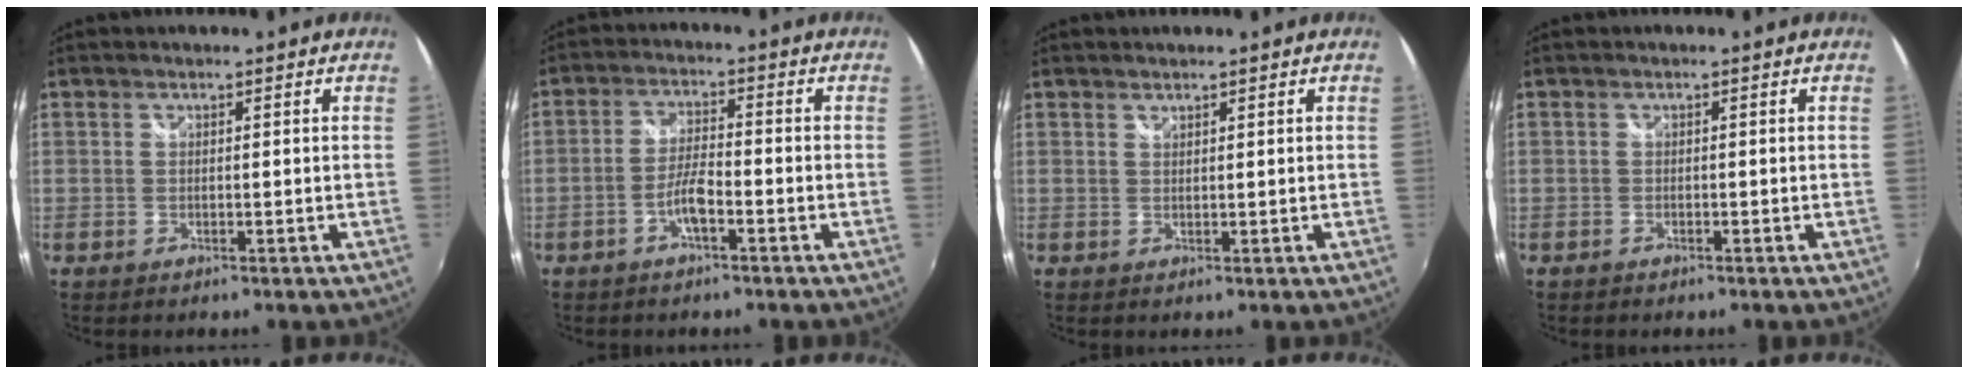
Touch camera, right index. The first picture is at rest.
{"total": 6.9, "force": [-3.3, 1.7, 5.8], "torque": [-0.121, 0.004, -0.059]}
{"total": 0.6, "force": [0.6, 0.2, 0.1], "torque": [0.000, 0.000, 0.011]}
{"total": 0.9, "force": [-0.8, 0.5, 0.1], "torque": [-0.007, -0.002, -0.015]}